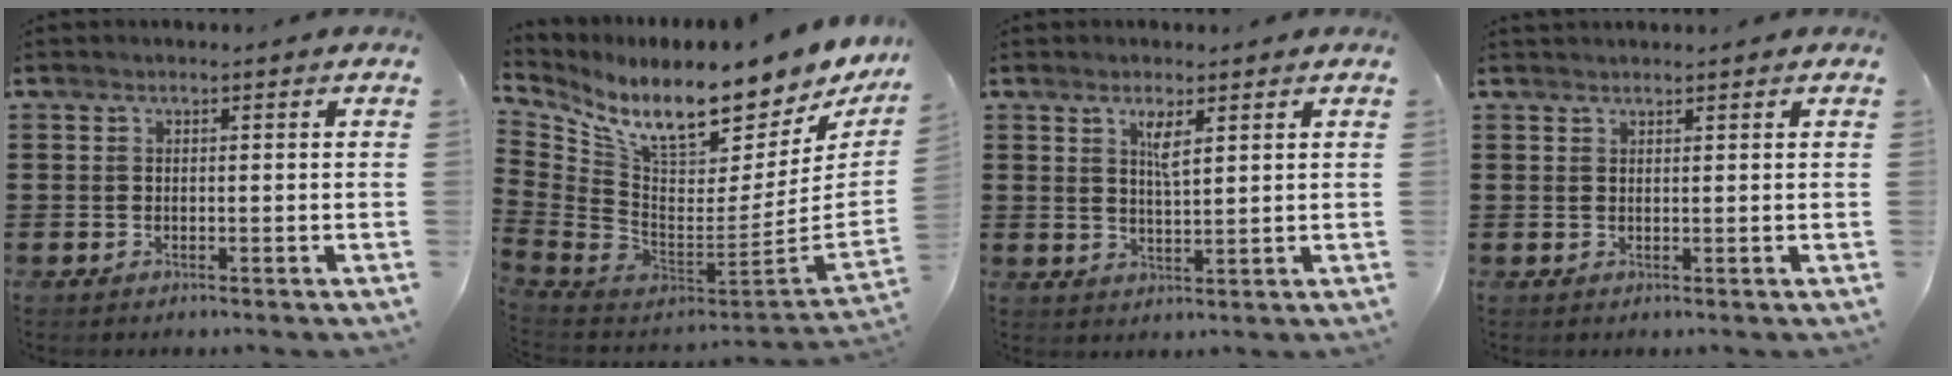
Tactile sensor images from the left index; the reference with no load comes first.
{"total": 11.6, "force": [9.0, 2.5, 6.9], "torque": [-0.156, -0.084, 0.154]}
{"total": 3.3, "force": [1.9, 0.8, 2.5], "torque": [-0.047, 0.000, 0.030]}
{"total": 1.0, "force": [1.0, 0.1, 0.1], "torque": [-0.003, -0.001, 0.020]}